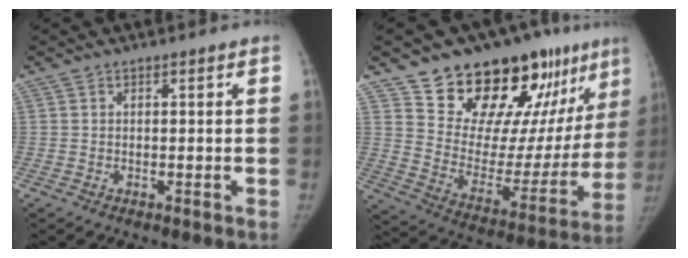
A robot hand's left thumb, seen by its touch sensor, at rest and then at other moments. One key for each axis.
{"total": 25.6, "fx": 17.7, "fy": 11.2, "fz": 14.7, "tx": -0.164, "ty": -0.090, "tz": 0.268}